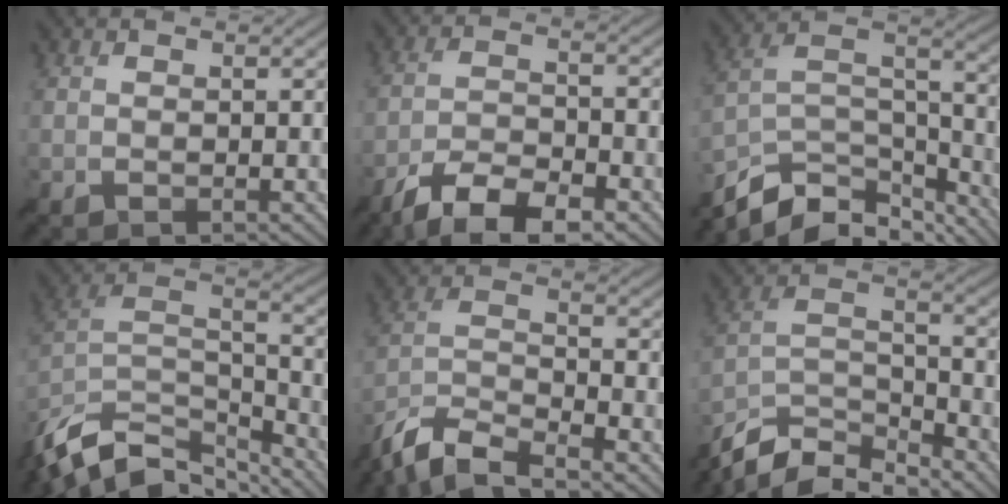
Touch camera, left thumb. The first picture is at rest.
{"total": 8.5, "force": [-6.2, 2.6, 5.2], "torque": [-0.099, -0.004, -0.117]}
{"total": 13.3, "force": [-10.4, 5.4, 6.4], "torque": [-0.144, -0.004, -0.183]}
{"total": 14.6, "force": [-10.8, 6.3, 7.4], "torque": [-0.210, -0.016, -0.187]}
{"total": 9.8, "force": [-8.1, 2.1, 5.0], "torque": [-0.106, -0.008, -0.165]}
{"total": 11.7, "force": [-10.0, 3.4, 5.1], "torque": [-0.109, -0.002, -0.189]}